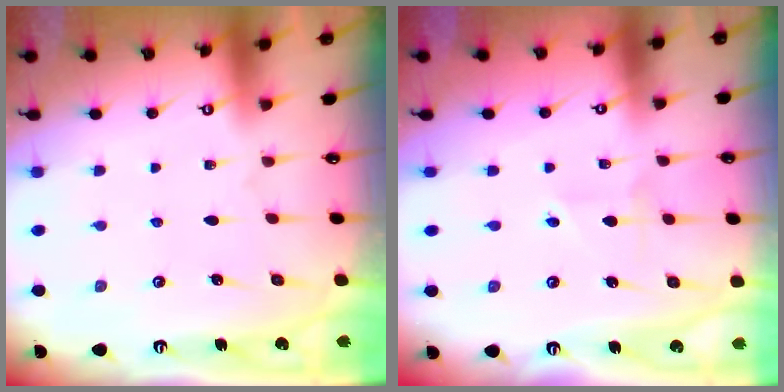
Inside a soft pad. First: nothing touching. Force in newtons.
{"total": 2.7, "press": 2.5, "slide": 0.9}